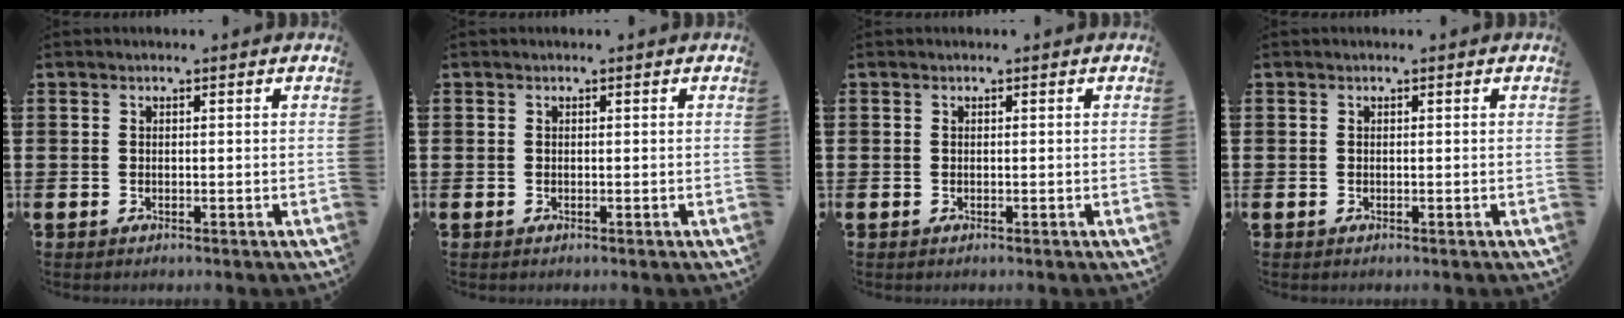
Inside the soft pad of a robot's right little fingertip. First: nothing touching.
{"total": 0.0}
{"total": 0.0}
{"total": 0.0}